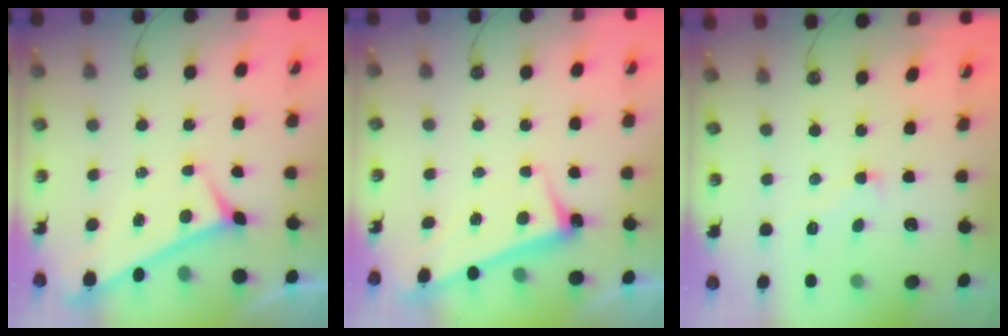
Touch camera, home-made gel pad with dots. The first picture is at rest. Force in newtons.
{"total": 2.5, "press": 2.5, "slide": 0.7}
{"total": 0.7, "press": 0.0, "slide": 0.7}